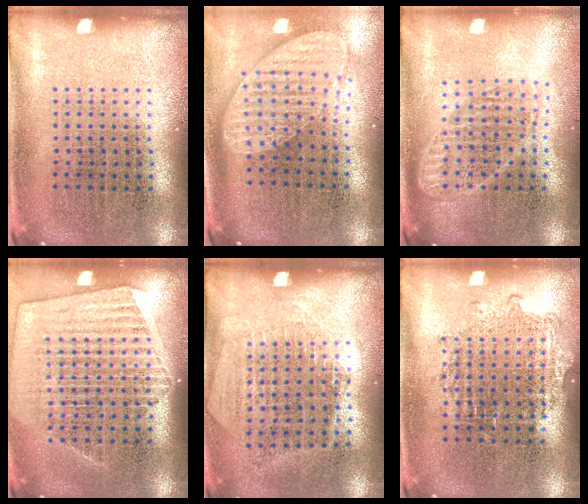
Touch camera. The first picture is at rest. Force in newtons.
{"total": 1.8, "press": 1.5, "slide": 1.1}
{"total": 1.8, "press": 1.6, "slide": 0.9}
{"total": 1.6, "press": 1.4, "slide": 0.6}
{"total": 1.3, "press": 1.1, "slide": 0.7}
{"total": 1.1, "press": 1.0, "slide": 0.4}